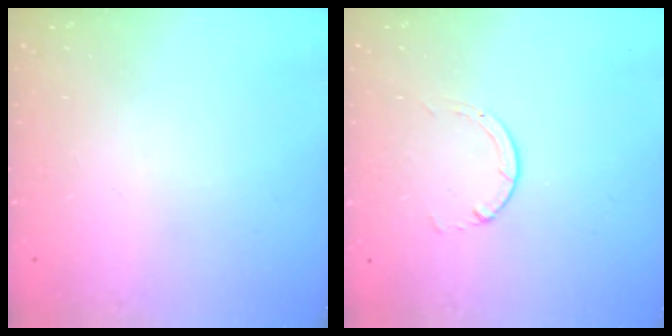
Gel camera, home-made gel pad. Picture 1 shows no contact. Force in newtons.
{"total": 1.3, "press": 1.3, "slide": 0.2}